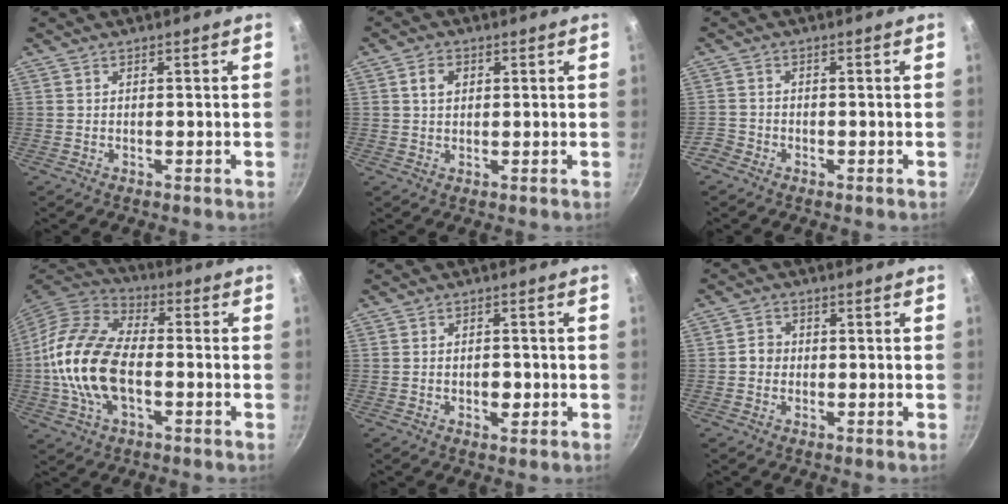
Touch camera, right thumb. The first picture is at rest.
{"total": 3.5, "force": [1.1, 2.6, 2.1], "torque": [-0.027, 0.002, 0.017]}
{"total": 2.6, "force": [-1.8, 1.8, 0.5], "torque": [-0.007, 0.017, -0.037]}
{"total": 18.2, "force": [-2.3, 10.4, 14.7], "torque": [-0.270, 0.032, -0.057]}
{"total": 3.1, "force": [-0.8, 2.0, 2.3], "torque": [-0.026, 0.004, -0.013]}
{"total": 2.9, "force": [-0.3, 2.7, 1.1], "torque": [-0.002, 0.008, -0.010]}